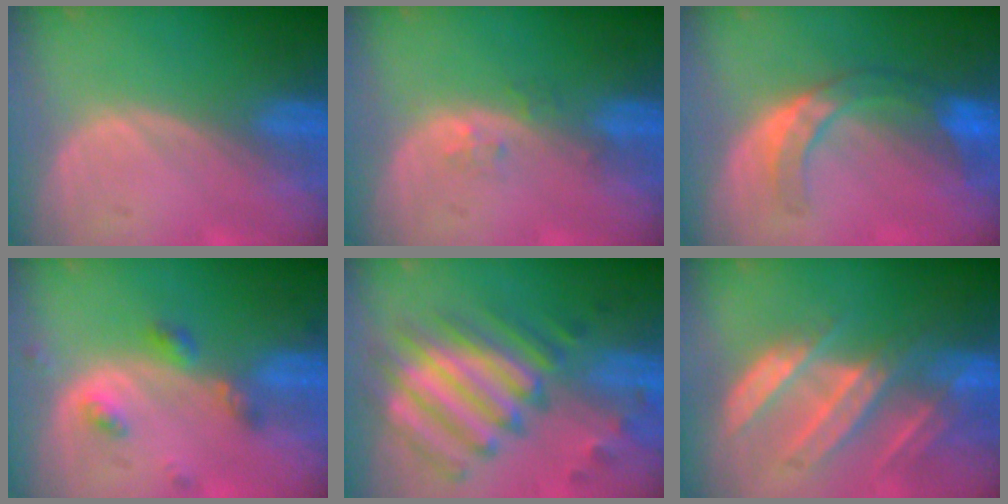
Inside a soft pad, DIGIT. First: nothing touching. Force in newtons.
{"total": 1.6, "press": 1.6, "slide": 0.1}
{"total": 7.3, "press": 6.3, "slide": 3.6}
{"total": 4.0, "press": 4.0, "slide": 0.9}
{"total": 10.6, "press": 10.2, "slide": 3.1}
{"total": 8.7, "press": 7.9, "slide": 3.5}